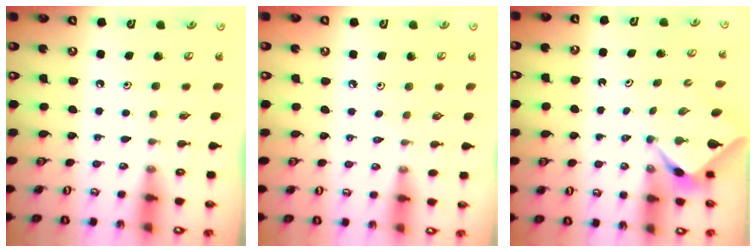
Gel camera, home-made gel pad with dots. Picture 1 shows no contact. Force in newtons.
{"total": 1.1, "press": 1.1, "slide": 0.4}
{"total": 2.2, "press": 2.2, "slide": 0.2}